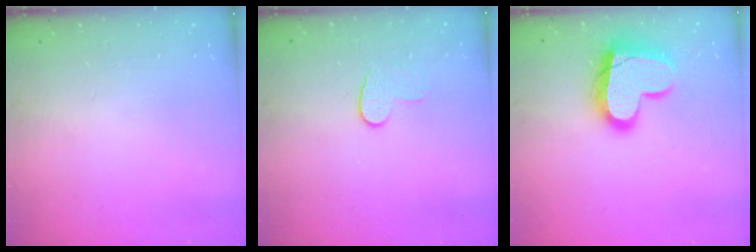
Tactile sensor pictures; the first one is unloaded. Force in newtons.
{"total": 6.1, "press": 6.1, "slide": 0.5}
{"total": 17.6, "press": 17.6, "slide": 1.2}